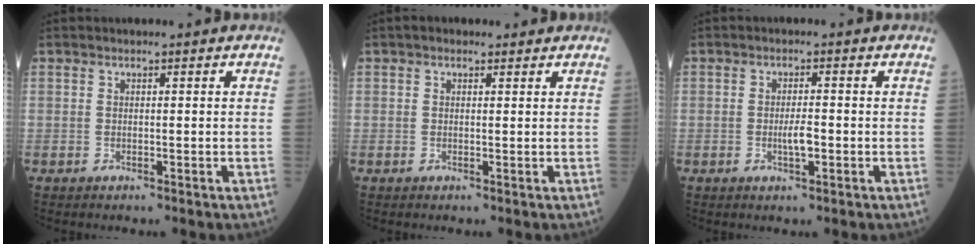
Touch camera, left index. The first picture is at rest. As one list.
[{"total": 1.4, "force": [1.1, 0.7, 0.6], "torque": [-0.016, 0.012, 0.014]}, {"total": 2.5, "force": [-0.6, 0.5, 2.4], "torque": [-0.047, 0.000, -0.008]}]